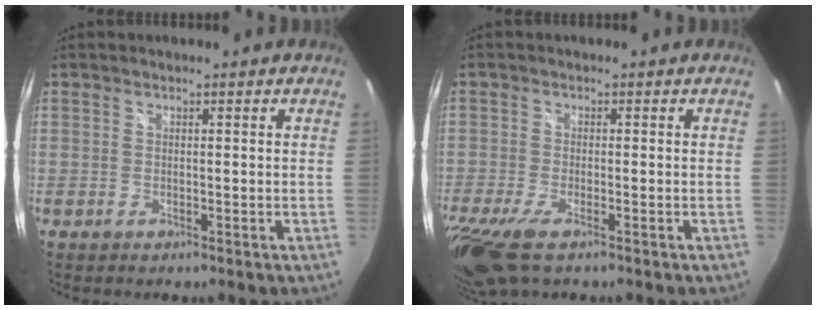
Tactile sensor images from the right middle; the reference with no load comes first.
{"total": 9.5, "force": [-5.9, 3.0, 6.8], "torque": [-0.162, -0.042, -0.114]}